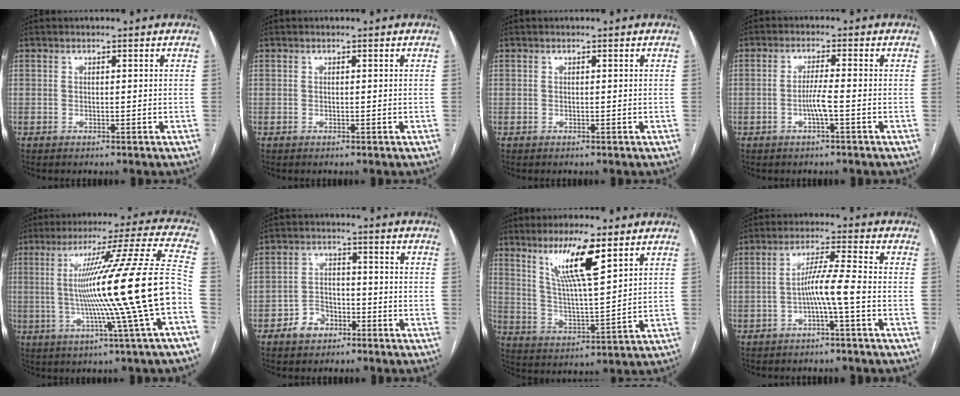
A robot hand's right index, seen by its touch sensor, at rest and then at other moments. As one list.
[{"total": 0.0}, {"total": 0.0}, {"total": 3.3, "force": [-1.1, -0.2, 3.0], "torque": [-0.059, 0.000, -0.023]}, {"total": 20.5, "force": [-2.5, -2.7, 20.2], "torque": [-0.310, -0.003, -0.056]}, {"total": 4.9, "force": [-2.8, 3.6, 1.9], "torque": [-0.034, 0.015, -0.046]}, {"total": 10.8, "force": [6.4, 0.9, 8.7], "torque": [-0.158, -0.006, 0.118]}, {"total": 5.6, "force": [-1.7, -0.8, 5.2], "torque": [-0.097, 0.011, -0.032]}]